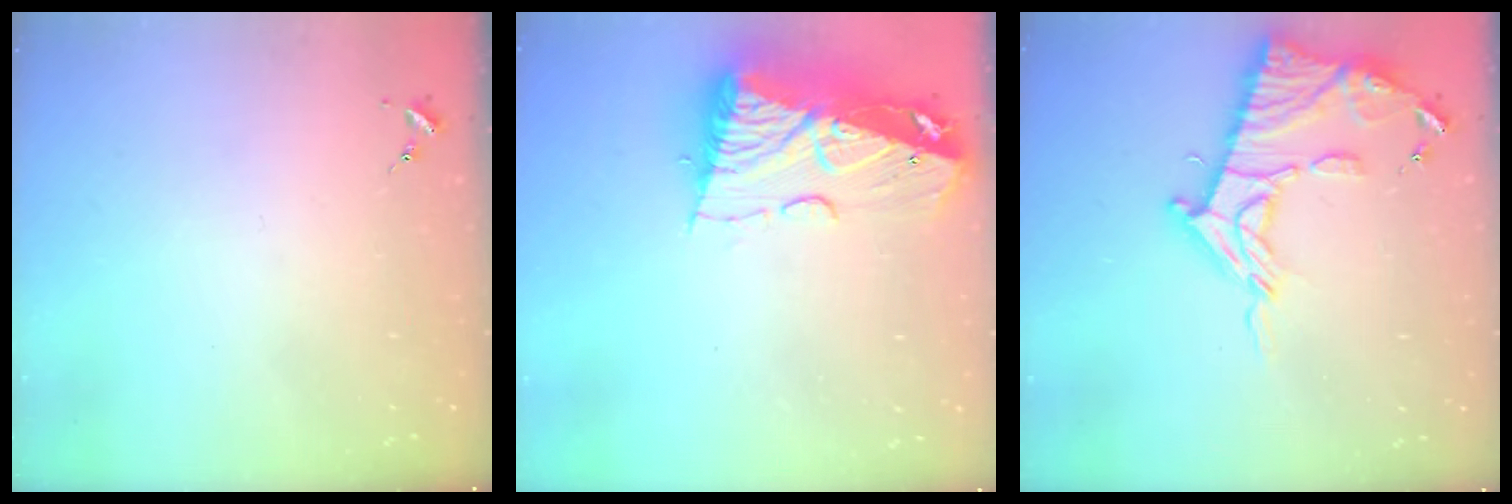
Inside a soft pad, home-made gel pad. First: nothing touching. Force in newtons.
{"total": 16.6, "press": 16.5, "slide": 1.8}
{"total": 16.6, "press": 16.5, "slide": 1.3}